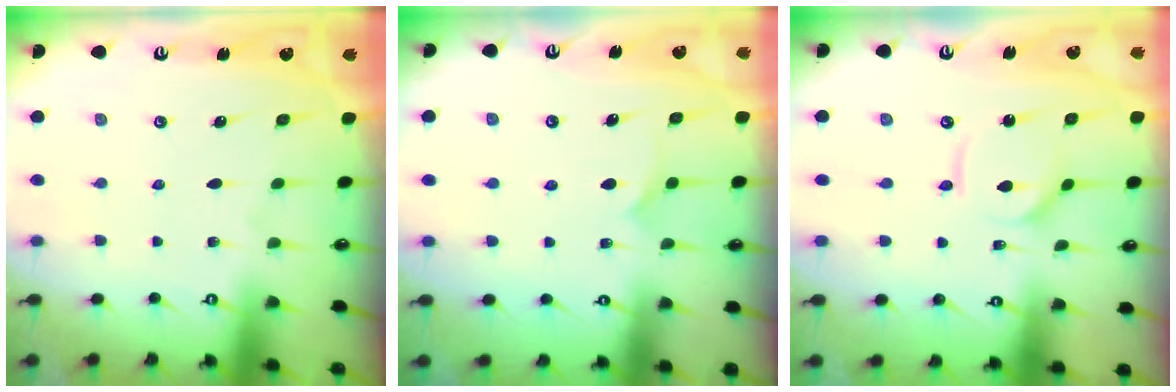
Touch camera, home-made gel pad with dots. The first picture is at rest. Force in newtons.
{"total": 5.6, "press": 5.6, "slide": 0.1}
{"total": 4.3, "press": 4.3, "slide": 0.5}